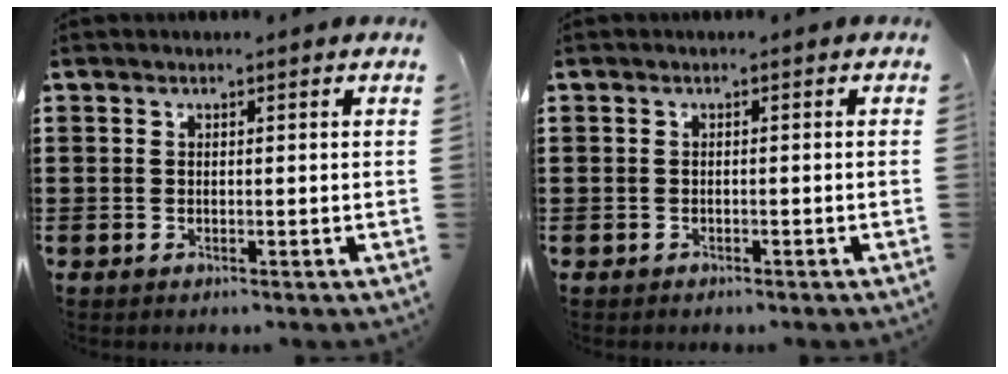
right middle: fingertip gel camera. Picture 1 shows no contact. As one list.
[{"total": 0.6, "force": [-0.5, 0.2, 0.0], "torque": [-0.001, 0.002, -0.012]}]